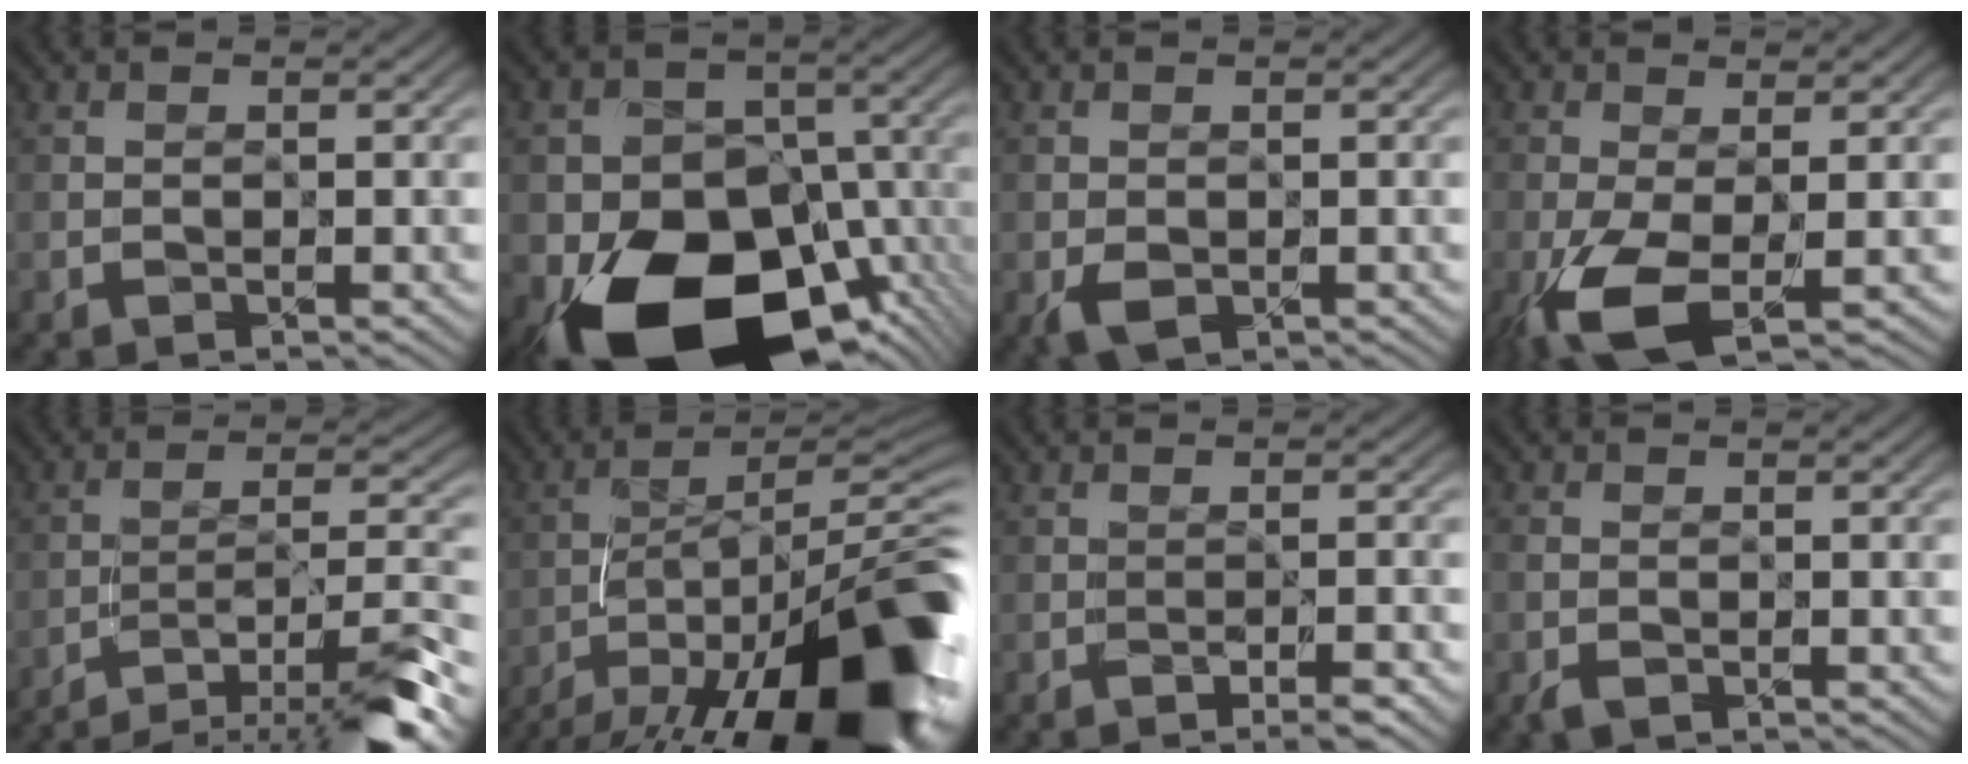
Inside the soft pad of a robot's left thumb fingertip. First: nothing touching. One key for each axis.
{"total": 17.6, "fx": -8.3, "fy": 12.0, "fz": 10.0, "tx": -0.161, "ty": -0.047, "tz": -0.128}
{"total": 2.0, "fx": -0.7, "fy": 1.4, "fz": 1.2, "tx": -0.027, "ty": -0.011, "tz": -0.010}
{"total": 6.3, "fx": -2.3, "fy": 2.1, "fz": 5.4, "tx": -0.131, "ty": -0.012, "tz": -0.048}
{"total": 12.0, "fx": -10.1, "fy": 2.3, "fz": 6.1, "tx": -0.105, "ty": -0.002, "tz": -0.154}
{"total": 19.4, "fx": -11.3, "fy": 6.1, "fz": 14.5, "tx": -0.206, "ty": -0.019, "tz": -0.178}
{"total": 2.5, "fx": -2.0, "fy": -0.2, "fz": 1.5, "tx": -0.027, "ty": 0.004, "tz": -0.029}
{"total": 1.5, "fx": -1.0, "fy": 0.8, "fz": 0.7, "tx": -0.018, "ty": -0.002, "tz": -0.022}